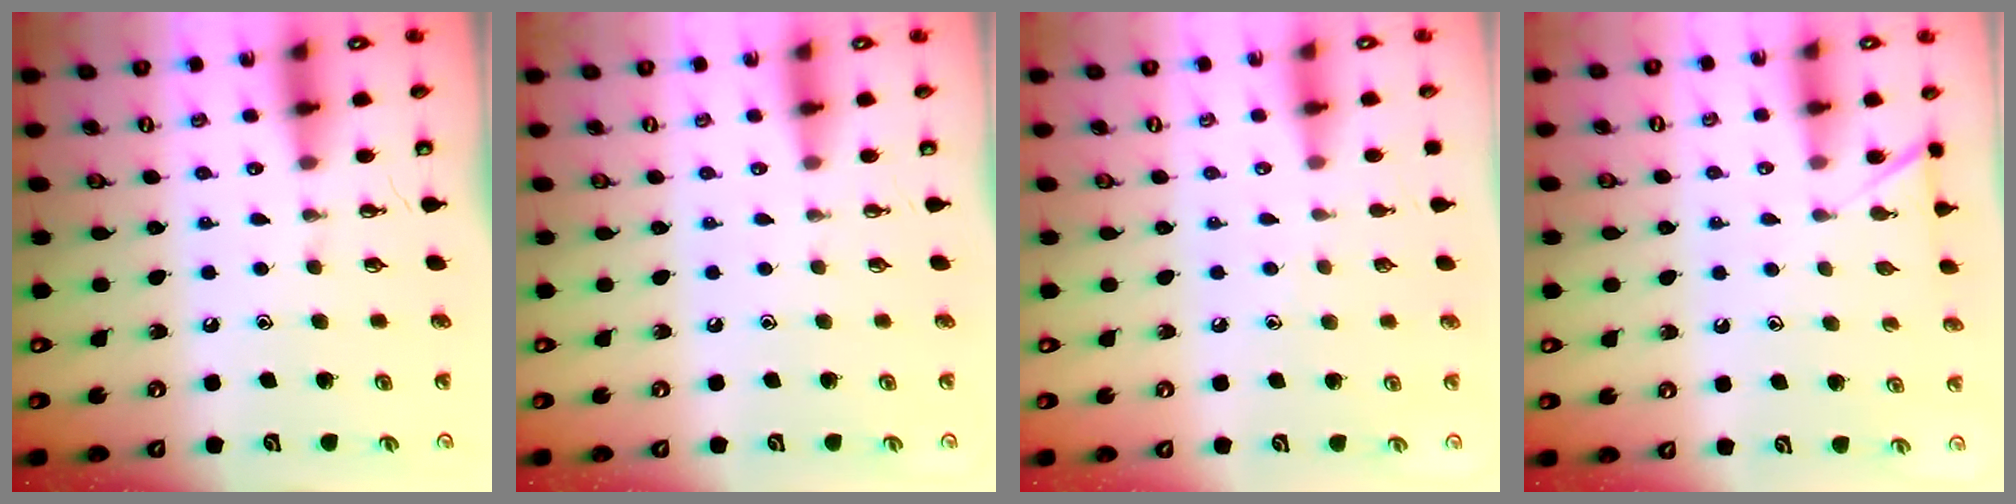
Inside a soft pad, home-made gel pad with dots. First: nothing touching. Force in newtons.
{"total": 0.0}
{"total": 3.7, "press": 3.7, "slide": 0.4}
{"total": 4.9, "press": 4.9, "slide": 0.6}